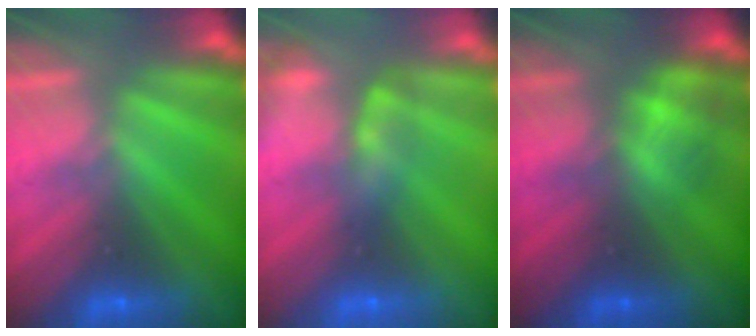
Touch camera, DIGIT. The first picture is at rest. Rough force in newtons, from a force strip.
{"total": 2.4}
{"total": 2.3}